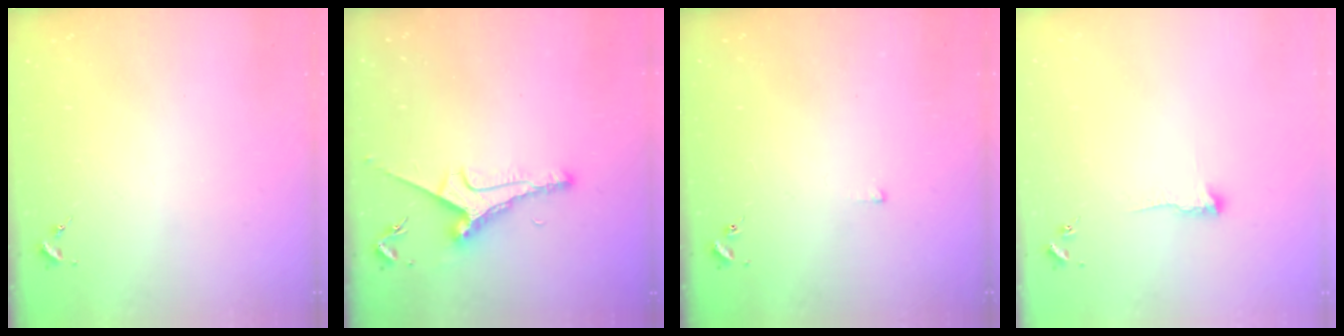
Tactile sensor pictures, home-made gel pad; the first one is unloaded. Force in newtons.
{"total": 8.1, "press": 8.1, "slide": 0.7}
{"total": 1.8, "press": 1.8, "slide": 0.3}
{"total": 4.4, "press": 4.3, "slide": 0.7}